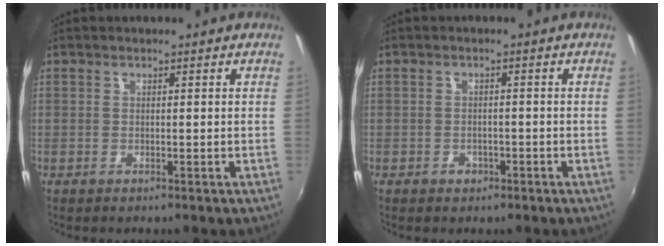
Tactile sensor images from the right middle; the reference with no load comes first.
{"total": 2.2, "force": [-1.2, 1.7, 0.6], "torque": [-0.012, -0.002, -0.017]}